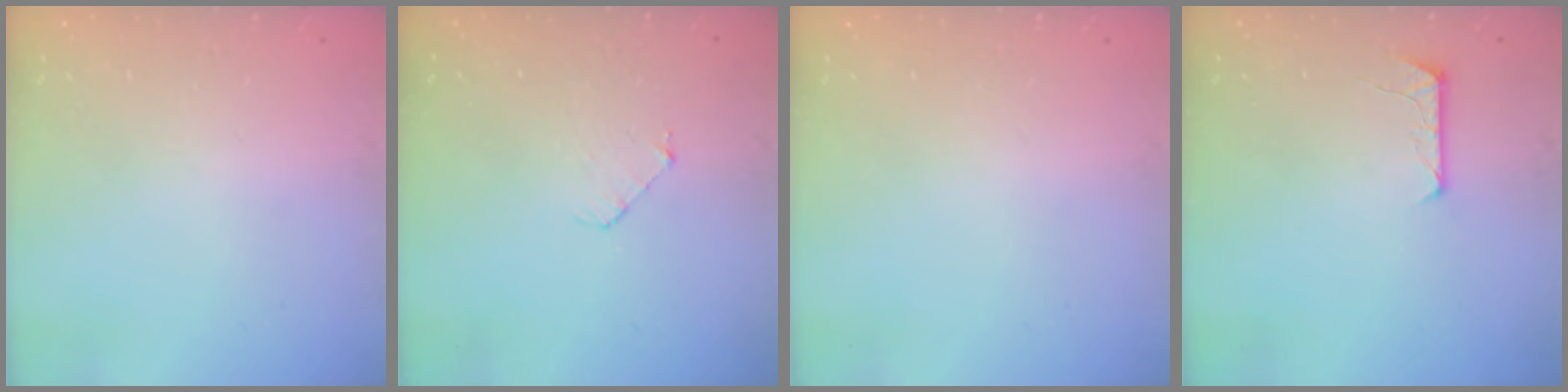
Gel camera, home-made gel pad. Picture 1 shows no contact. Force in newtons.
{"total": 4.1, "press": 4.1, "slide": 0.3}
{"total": 0.0}
{"total": 7.9, "press": 7.9, "slide": 0.6}